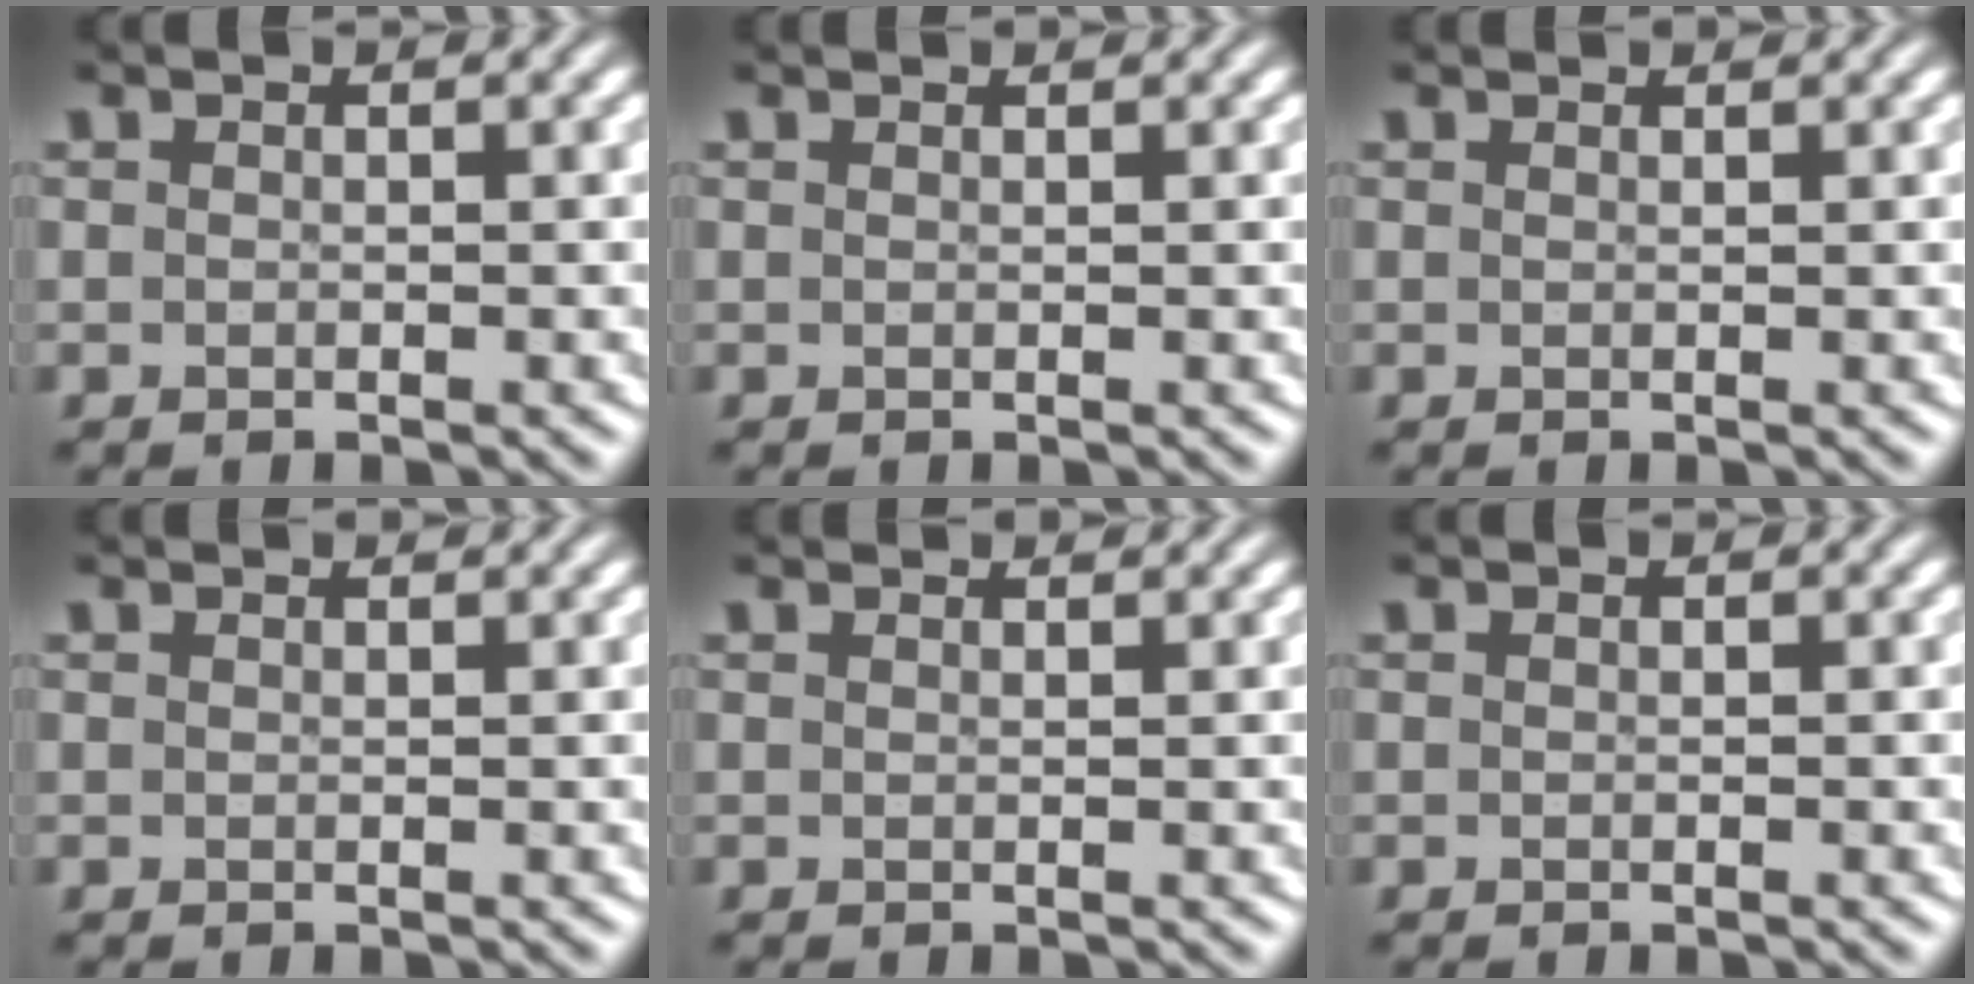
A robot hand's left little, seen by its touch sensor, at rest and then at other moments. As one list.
[{"total": 1.0, "force": [1.0, 0.1, 0.2], "torque": [-0.007, -0.004, 0.008]}, {"total": 1.4, "force": [1.3, 0.1, 0.3], "torque": [-0.010, -0.003, 0.012]}, {"total": 1.0, "force": [1.0, 0.1, 0.2], "torque": [-0.006, -0.004, 0.008]}, {"total": 1.7, "force": [1.6, 0.2, 0.4], "torque": [-0.011, -0.001, 0.015]}, {"total": 0.0}]